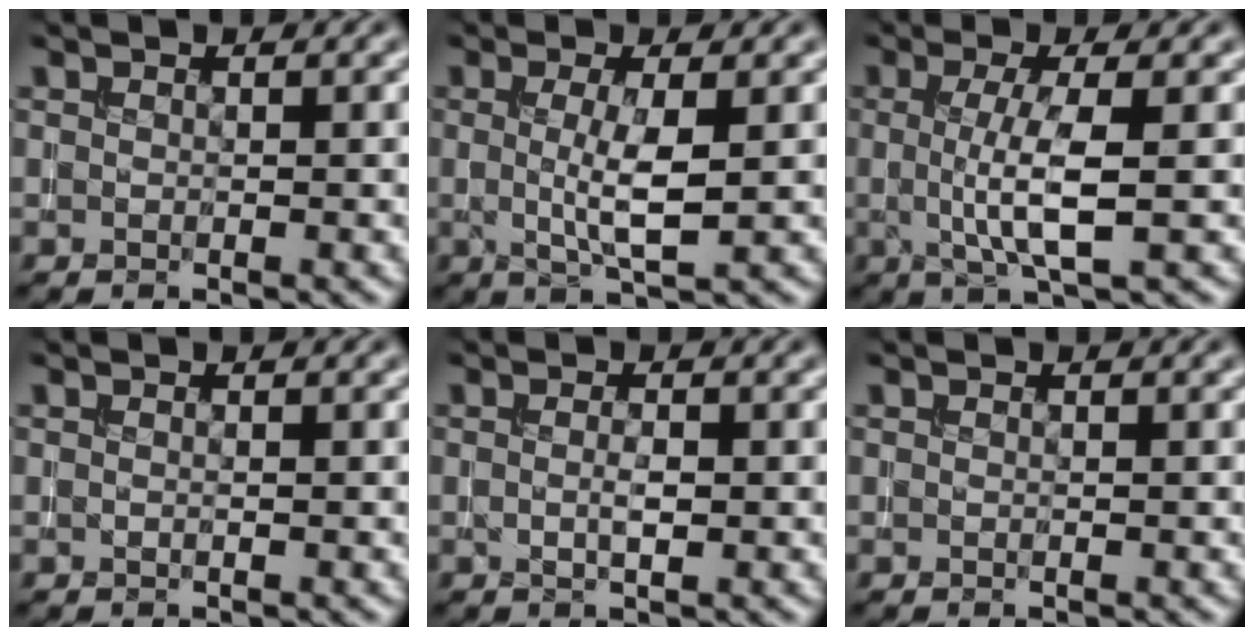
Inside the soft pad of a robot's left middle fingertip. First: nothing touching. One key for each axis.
{"total": 3.6, "fx": 0.0, "fy": 0.7, "fz": 3.5, "tx": -0.068, "ty": -0.004, "tz": 0.003}
{"total": 4.8, "fx": -0.2, "fy": 1.1, "fz": 4.6, "tx": -0.088, "ty": -0.002, "tz": -0.003}
{"total": 0.0}
{"total": 1.2, "fx": -0.1, "fy": 0.3, "fz": 1.1, "tx": -0.022, "ty": 0.003, "tz": -0.002}
{"total": 0.0}